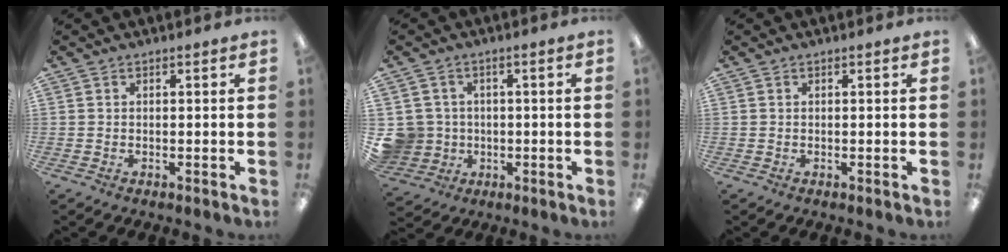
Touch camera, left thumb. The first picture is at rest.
{"total": 6.8, "force": [0.0, 6.7, 1.0], "torque": [-0.041, 0.009, 0.009]}
{"total": 0.0}